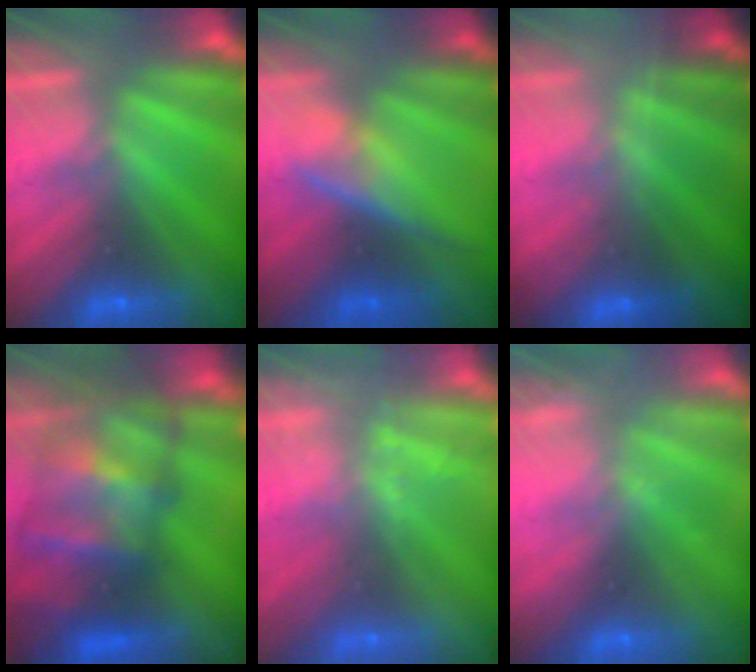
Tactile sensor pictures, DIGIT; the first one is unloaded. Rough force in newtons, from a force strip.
{"total": 2.8}
{"total": 1.8}
{"total": 7.7}
{"total": 2.4}
{"total": 2.3}